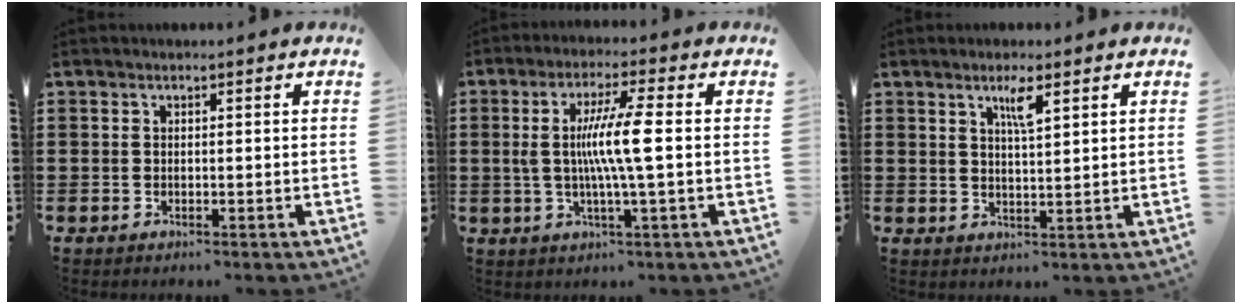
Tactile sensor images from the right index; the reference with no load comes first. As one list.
[{"total": 8.1, "force": [0.0, -0.2, 8.1], "torque": [-0.161, -0.009, -0.013]}, {"total": 3.5, "force": [2.1, 0.5, 2.7], "torque": [-0.051, 0.001, 0.032]}]